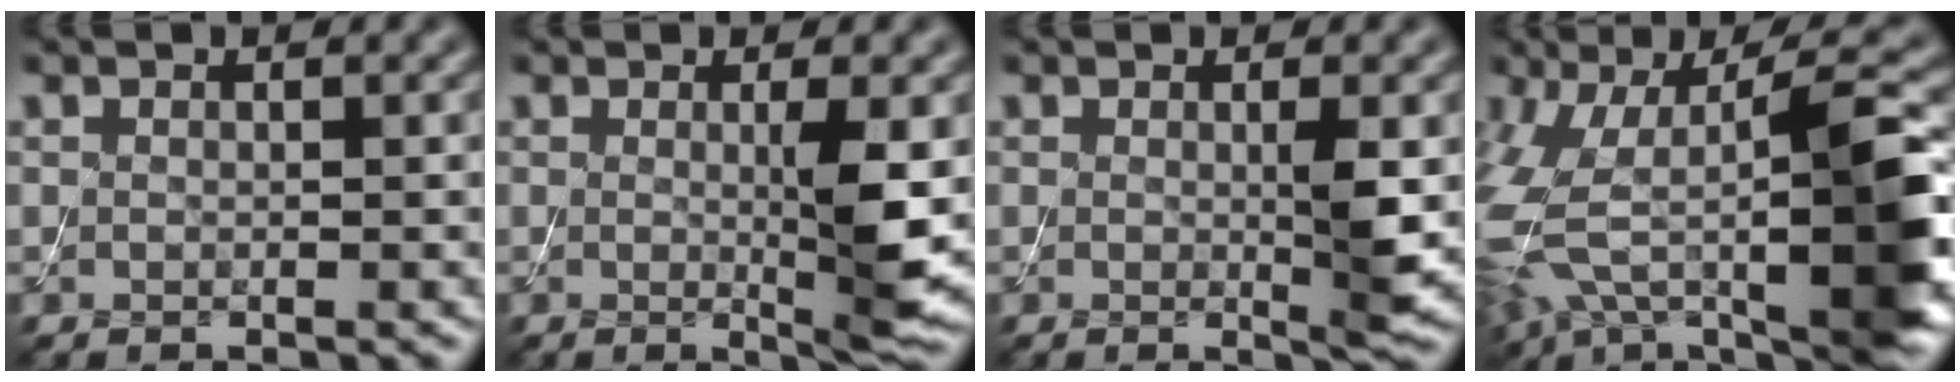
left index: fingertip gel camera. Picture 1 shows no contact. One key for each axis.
{"total": 4.2, "fx": 0.0, "fy": 0.5, "fz": 4.2, "tx": -0.066, "ty": -0.011, "tz": 0.001}
{"total": 2.5, "fx": 0.0, "fy": 0.2, "fz": 2.5, "tx": -0.041, "ty": -0.008, "tz": -0.002}
{"total": 13.8, "fx": -1.8, "fy": 6.1, "fz": 12.3, "tx": -0.232, "ty": 0.008, "tz": -0.029}